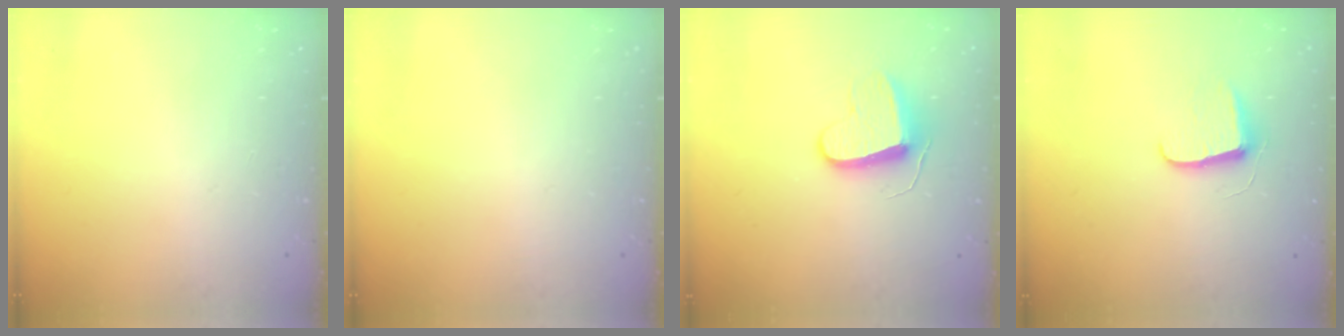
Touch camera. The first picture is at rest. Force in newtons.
{"total": 0.0}
{"total": 9.3, "press": 9.3, "slide": 0.5}
{"total": 7.3, "press": 7.3, "slide": 0.4}